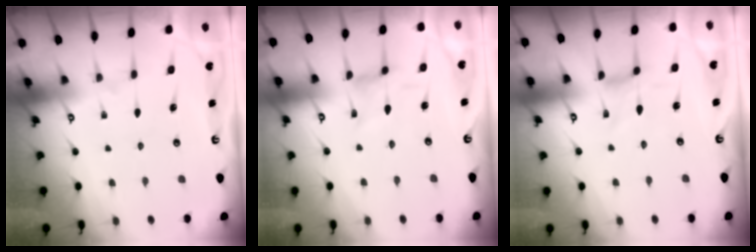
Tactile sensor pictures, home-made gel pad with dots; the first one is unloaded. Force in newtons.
{"total": 0.8, "press": 0.7, "slide": 0.2}
{"total": 0.0}